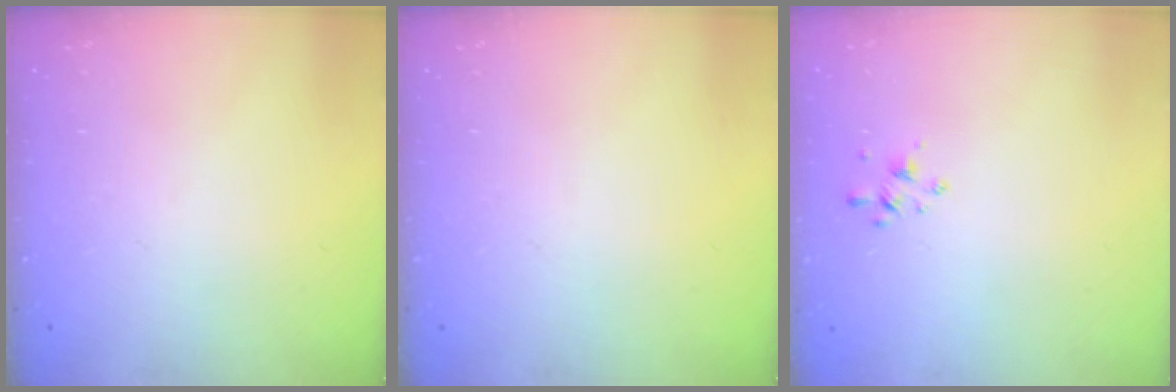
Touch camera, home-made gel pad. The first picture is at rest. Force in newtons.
{"total": 0.0}
{"total": 2.1, "press": 2.0, "slide": 0.6}